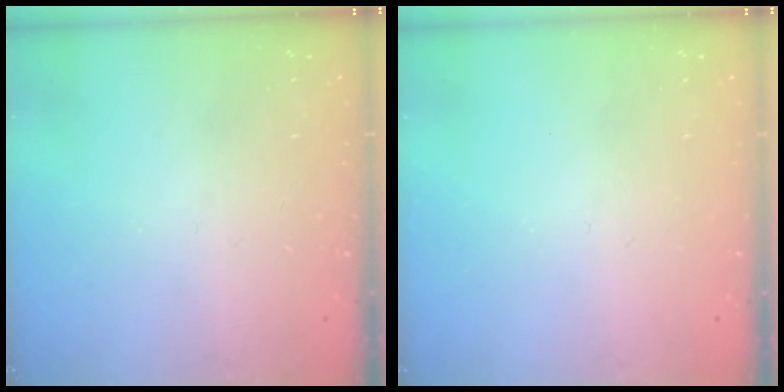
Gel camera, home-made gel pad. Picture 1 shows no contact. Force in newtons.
{"total": 0.0}